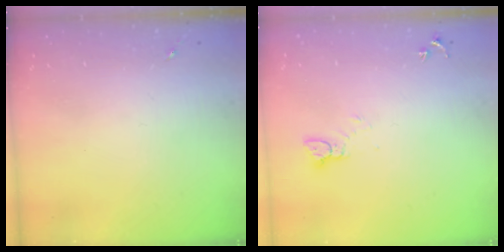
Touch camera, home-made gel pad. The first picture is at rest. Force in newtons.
{"total": 2.6, "press": 2.6, "slide": 0.1}